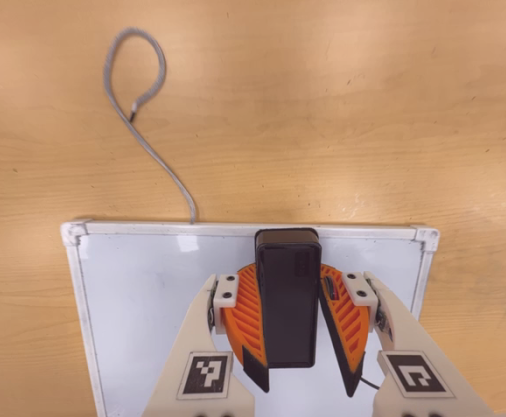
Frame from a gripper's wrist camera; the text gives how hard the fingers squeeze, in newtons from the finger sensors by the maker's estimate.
{"total": 11.8, "left": 13.5, "right": 10.2}